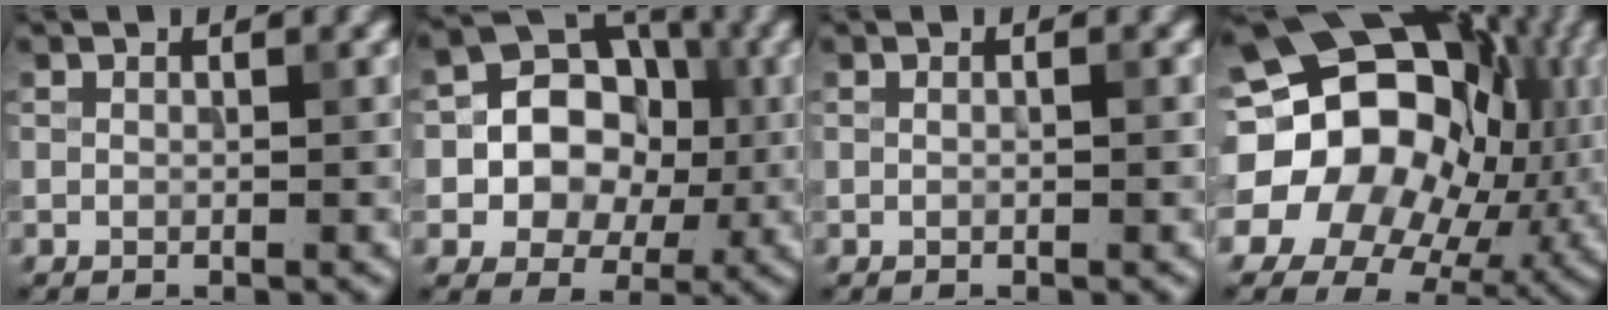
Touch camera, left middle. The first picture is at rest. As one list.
[{"total": 7.6, "force": [-0.2, 6.3, 4.2], "torque": [-0.042, 0.010, -0.016]}, {"total": 0.7, "force": [0.0, 0.1, 0.7], "torque": [-0.013, -0.004, -0.004]}, {"total": 21.4, "force": [2.5, 17.9, 11.5], "torque": [-0.211, 0.025, 0.023]}]